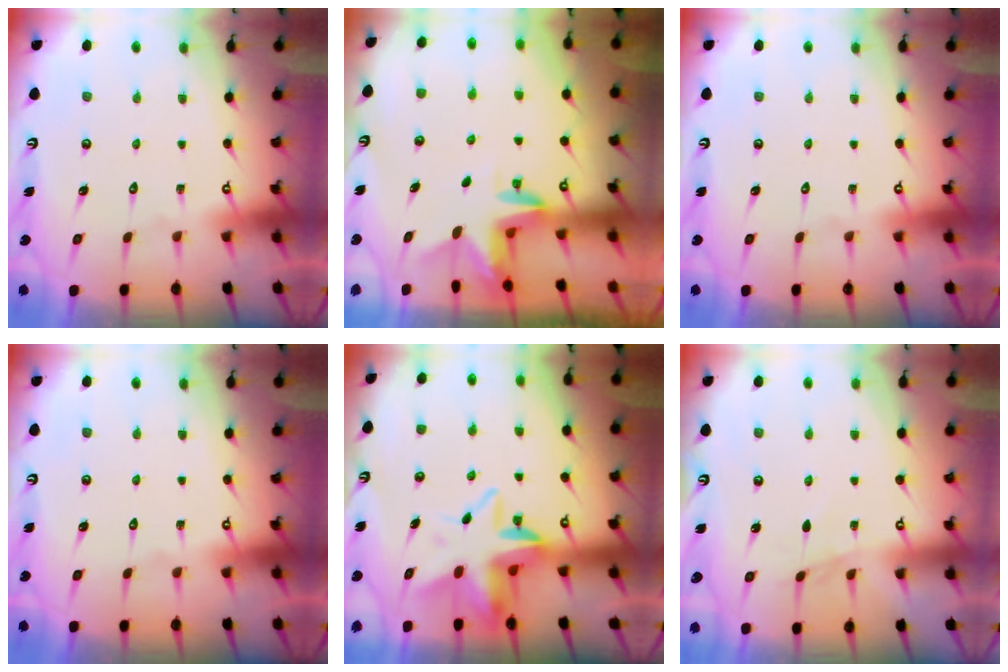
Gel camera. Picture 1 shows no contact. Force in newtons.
{"total": 3.0, "press": 3.0, "slide": 0.2}
{"total": 0.0}
{"total": 0.0}
{"total": 9.2, "press": 9.0, "slide": 1.6}
{"total": 3.6, "press": 3.6, "slide": 0.4}